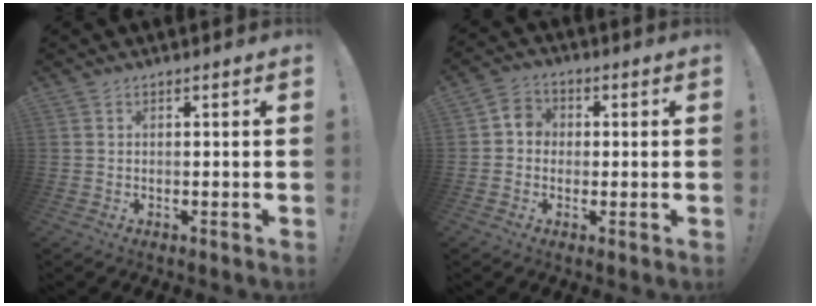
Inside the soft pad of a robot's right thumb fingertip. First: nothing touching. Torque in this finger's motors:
{"motor_torque": [-0.01, 0.12, 0.36, -0.06, 0.11]}